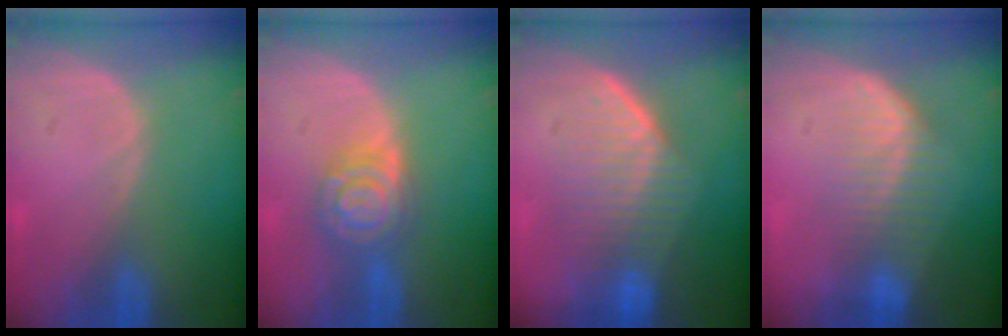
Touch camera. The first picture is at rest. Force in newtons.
{"total": 6.7, "press": 6.6, "slide": 0.4}
{"total": 7.5, "press": 7.5, "slide": 0.4}
{"total": 6.8, "press": 6.4, "slide": 2.3}